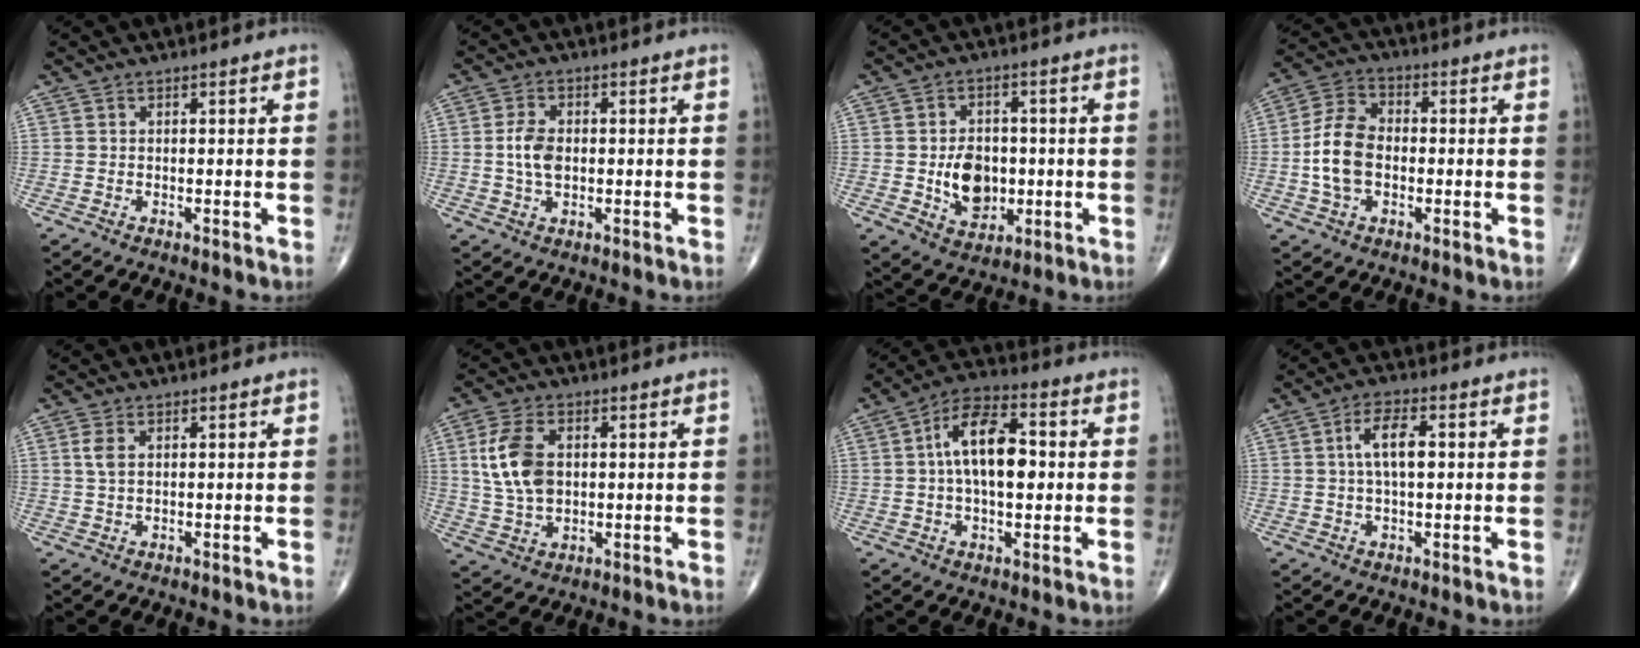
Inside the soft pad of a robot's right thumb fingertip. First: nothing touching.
{"total": 3.9, "force": [0.0, 2.4, 3.1], "torque": [-0.057, 0.004, -0.003]}
{"total": 9.4, "force": [-0.9, 6.8, 6.4], "torque": [-0.072, -0.001, -0.007]}
{"total": 10.2, "force": [-1.1, 6.6, 7.7], "torque": [-0.145, 0.023, -0.027]}
{"total": 2.9, "force": [0.9, 1.6, 2.2], "torque": [-0.048, 0.003, 0.018]}
{"total": 10.3, "force": [1.7, 6.5, 7.9], "torque": [-0.154, 0.001, 0.036]}
{"total": 13.3, "force": [1.1, 6.8, 11.3], "torque": [-0.180, 0.023, 0.011]}
{"total": 6.6, "force": [1.0, 2.8, 5.9], "torque": [-0.105, 0.009, 0.015]}